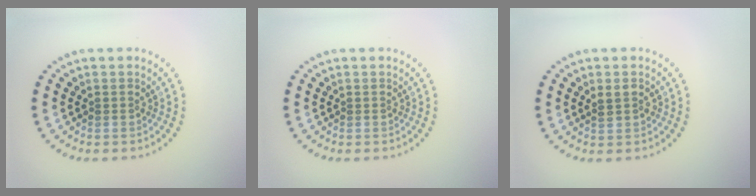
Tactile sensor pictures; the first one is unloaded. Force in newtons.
{"total": 0.0}
{"total": 1.4, "press": 1.4, "slide": 0.2}